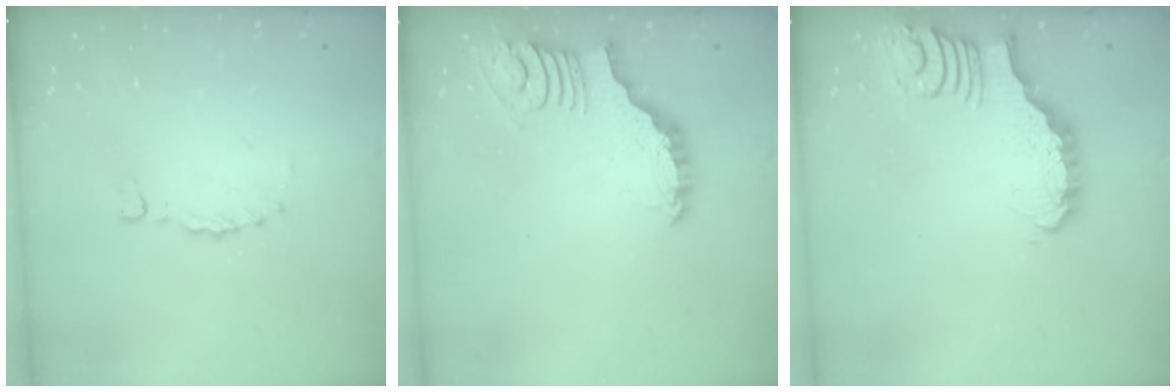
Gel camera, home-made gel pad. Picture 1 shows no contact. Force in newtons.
{"total": 3.1, "press": 3.0, "slide": 0.5}
{"total": 3.2, "press": 3.2, "slide": 0.3}